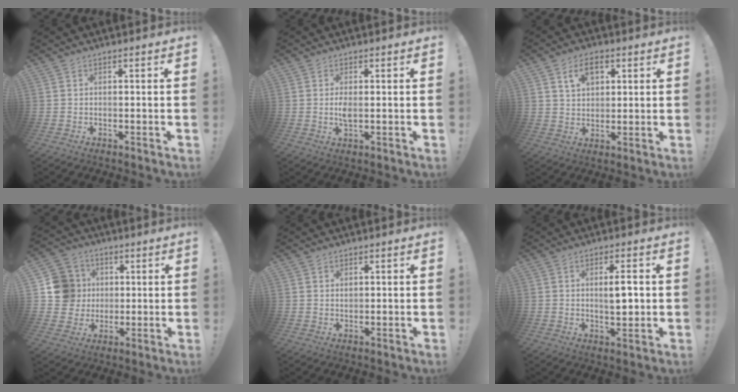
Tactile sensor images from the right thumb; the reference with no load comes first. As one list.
[{"total": 3.2, "force": [0.3, 1.5, 2.9], "torque": [-0.045, -0.002, 0.003]}, {"total": 7.6, "force": [3.7, 5.0, 4.4], "torque": [-0.067, -0.001, 0.066]}, {"total": 12.5, "force": [1.9, 11.8, 3.7], "torque": [-0.049, 0.000, 0.044]}, {"total": 1.1, "force": [0.6, 0.8, 0.4], "torque": [0.005, -0.005, 0.008]}, {"total": 5.4, "force": [0.5, 1.6, 5.2], "torque": [-0.074, -0.007, 0.002]}]